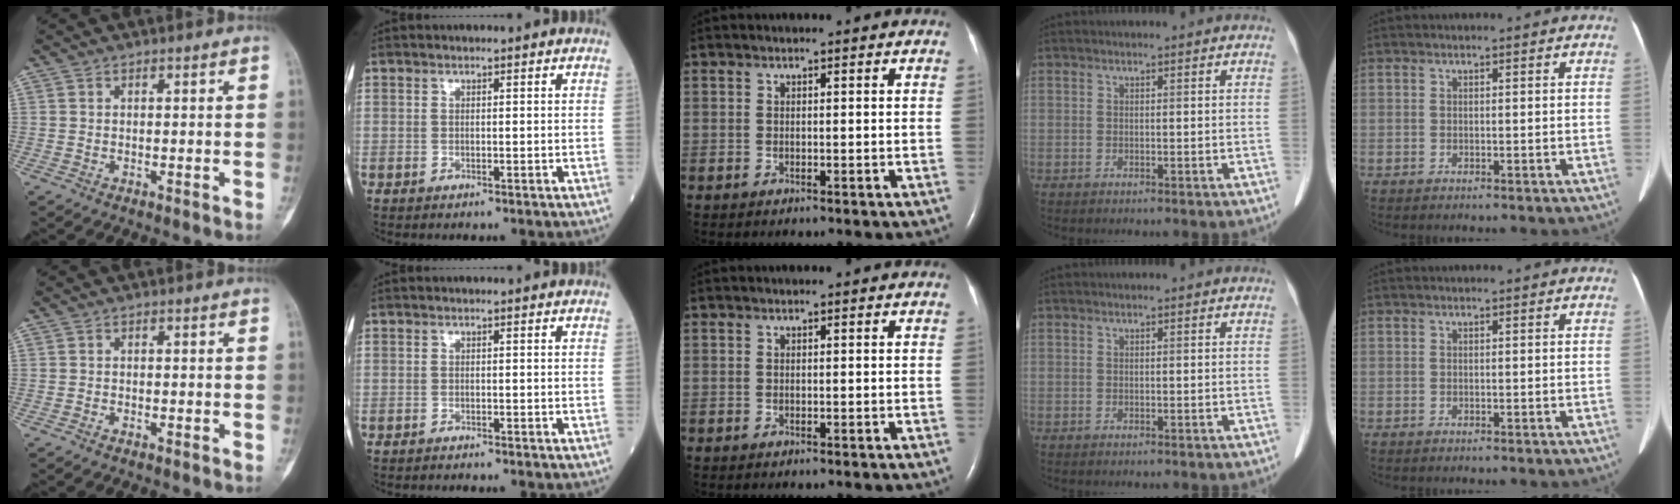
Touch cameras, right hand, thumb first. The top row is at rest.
{"thumb": {"total": 0.6, "force": [-0.5, 0.3, 0.3], "torque": [-0.009, 0.002, -0.011]}, "index": {"total": 1.9, "force": [-1.8, 0.1, 0.5], "torque": [-0.009, -0.001, -0.022]}}